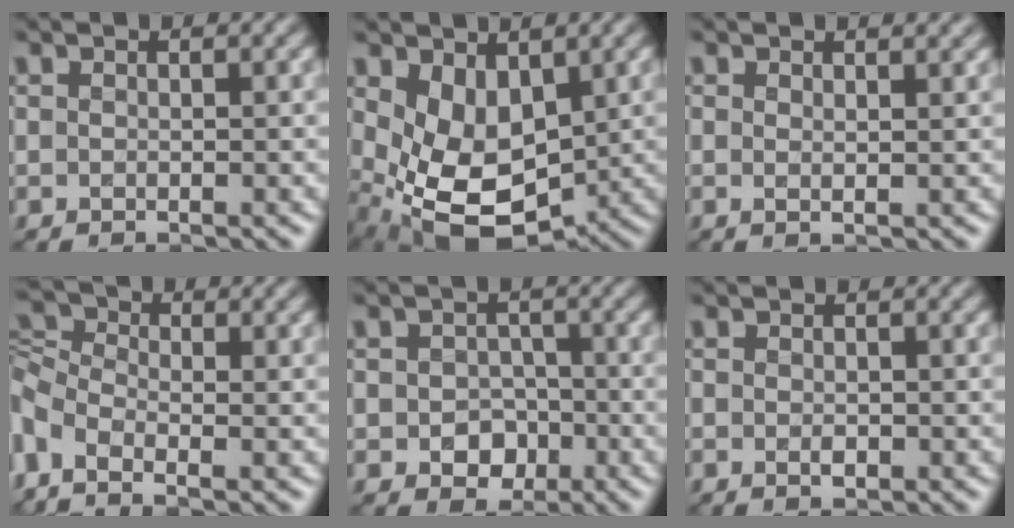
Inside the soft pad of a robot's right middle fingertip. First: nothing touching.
{"total": 7.6, "force": [0.0, 4.9, 5.8], "torque": [-0.122, -0.024, 0.015]}
{"total": 1.7, "force": [1.0, 0.5, 1.2], "torque": [-0.012, -0.001, 0.010]}
{"total": 5.5, "force": [-2.2, 3.1, 4.0], "torque": [-0.109, -0.003, -0.062]}
{"total": 3.3, "force": [-1.0, 2.6, 1.8], "torque": [-0.021, -0.003, -0.018]}
{"total": 1.0, "force": [-0.3, 0.6, 0.7], "torque": [-0.013, -0.002, -0.005]}